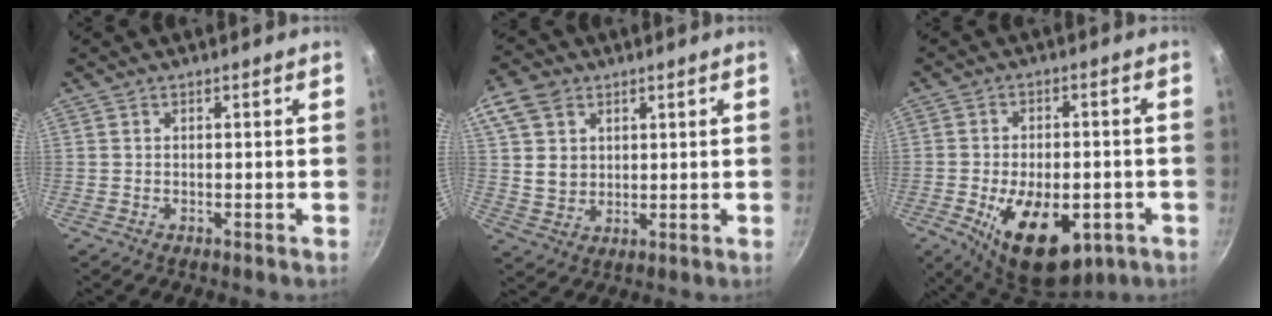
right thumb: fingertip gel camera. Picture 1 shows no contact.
{"total": 9.1, "force": [3.7, 7.0, 4.4], "torque": [-0.054, -0.014, 0.068]}
{"total": 17.2, "force": [-6.1, 9.4, 13.1], "torque": [-0.182, 0.005, -0.079]}